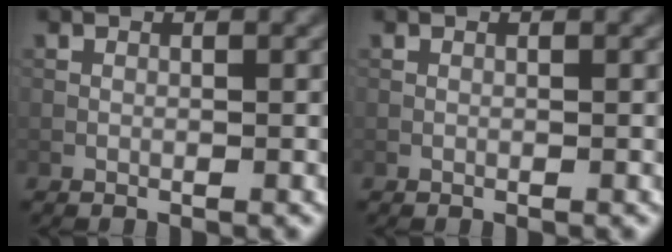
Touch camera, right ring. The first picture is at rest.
{"total": 0.0}